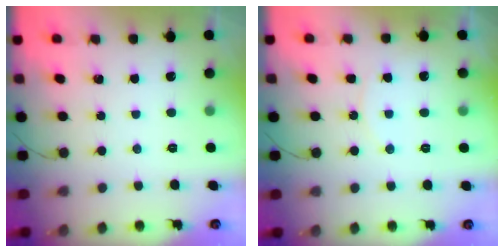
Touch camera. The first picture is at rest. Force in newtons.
{"total": 4.6, "press": 4.6, "slide": 0.4}